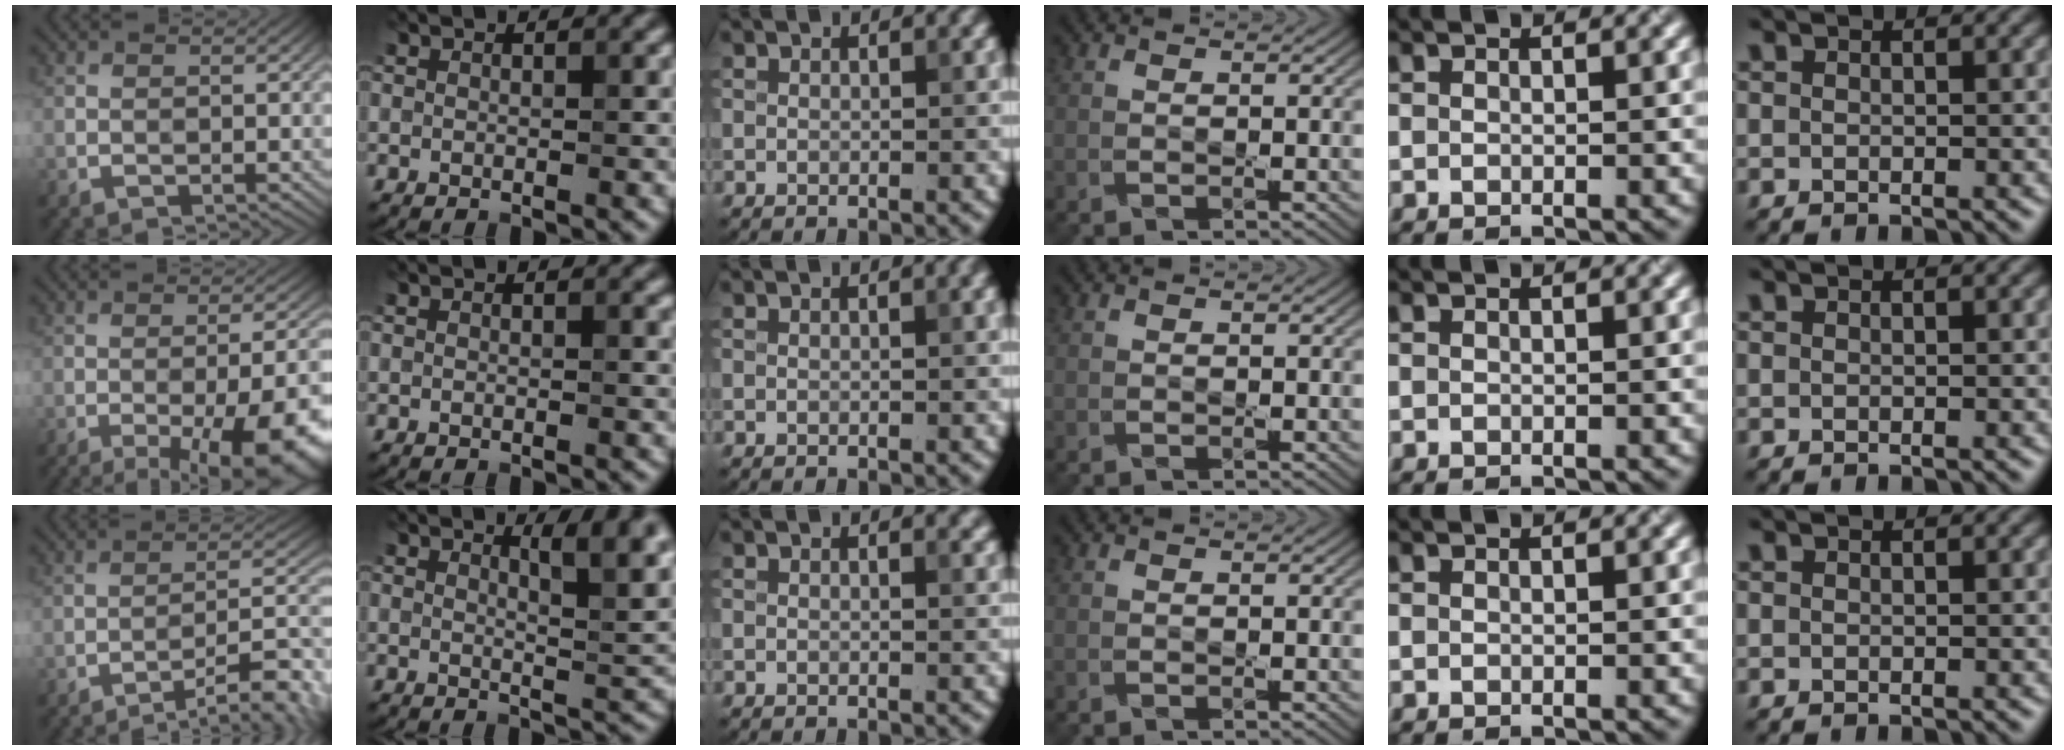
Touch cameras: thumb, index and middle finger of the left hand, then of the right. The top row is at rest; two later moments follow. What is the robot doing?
{"motion": "press", "object": "syringe"}